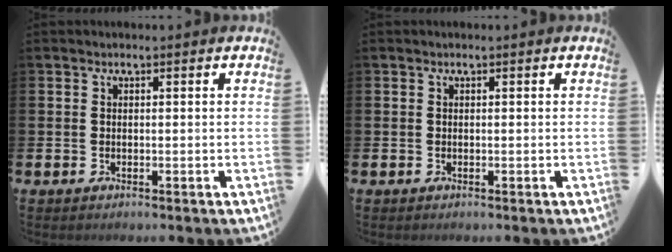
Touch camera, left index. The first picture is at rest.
{"total": 0.0}